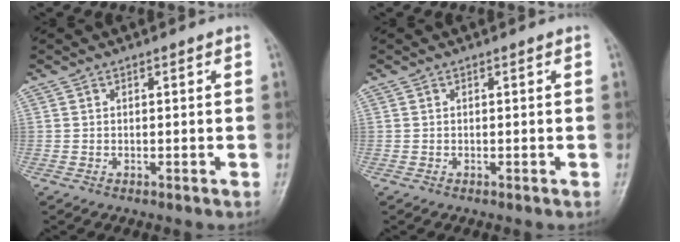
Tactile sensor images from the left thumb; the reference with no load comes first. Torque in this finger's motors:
{"motor_torque": [0.00, 0.00, 0.04, -0.08, 0.00]}